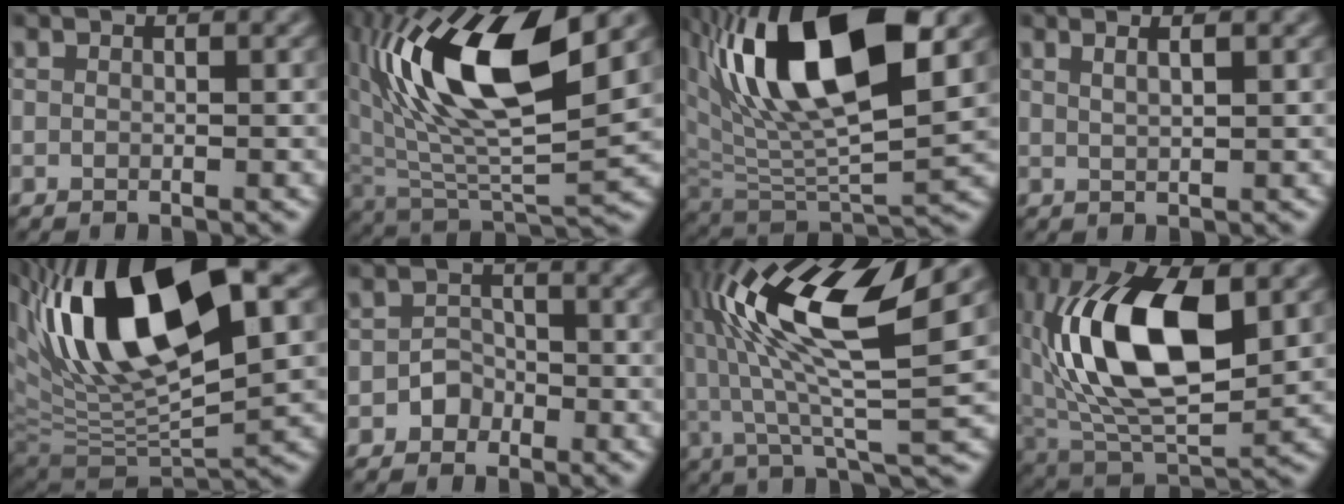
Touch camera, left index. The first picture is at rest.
{"total": 14.3, "force": [4.7, 5.4, 12.4], "torque": [-0.241, 0.012, 0.085]}
{"total": 14.2, "force": [5.8, 6.0, 11.5], "torque": [-0.205, 0.007, 0.102]}
{"total": 2.3, "force": [1.3, 0.7, 1.7], "torque": [-0.010, 0.001, 0.002]}
{"total": 15.7, "force": [5.2, 5.6, 13.7], "torque": [-0.244, 0.013, 0.083]}
{"total": 1.7, "force": [-1.0, 1.3, 0.4], "torque": [-0.001, 0.010, -0.019]}
{"total": 12.7, "force": [4.2, 2.7, 11.6], "torque": [-0.223, 0.018, 0.077]}
{"total": 14.3, "force": [2.4, 7.0, 12.2], "torque": [-0.230, 0.014, 0.035]}